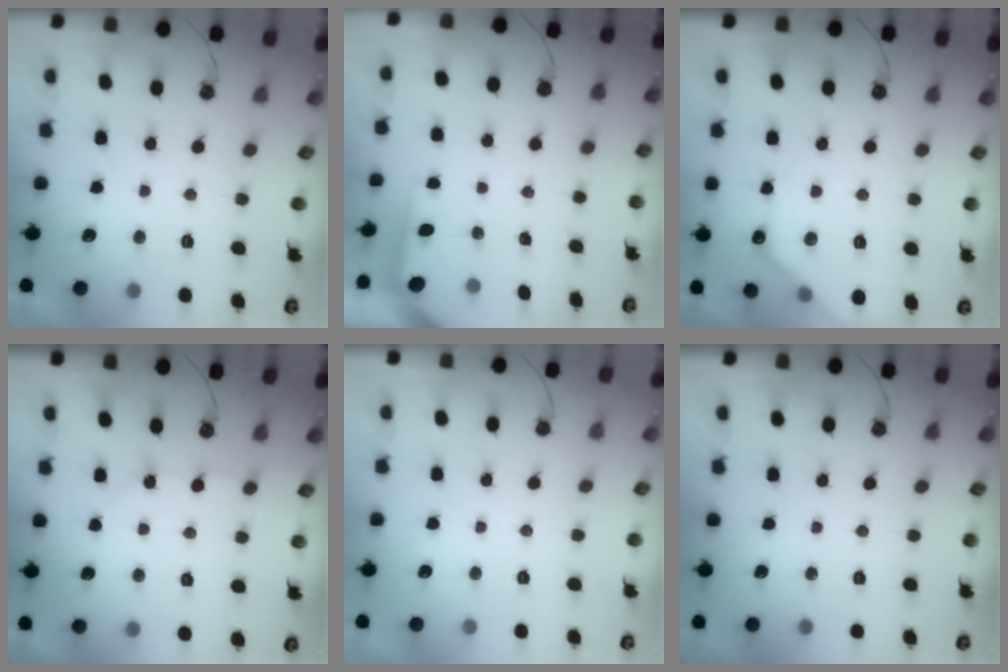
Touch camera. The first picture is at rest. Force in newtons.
{"total": 3.4, "press": 3.4, "slide": 0.3}
{"total": 9.4, "press": 9.4, "slide": 0.4}
{"total": 2.9, "press": 2.8, "slide": 0.5}
{"total": 0.0}
{"total": 0.0}